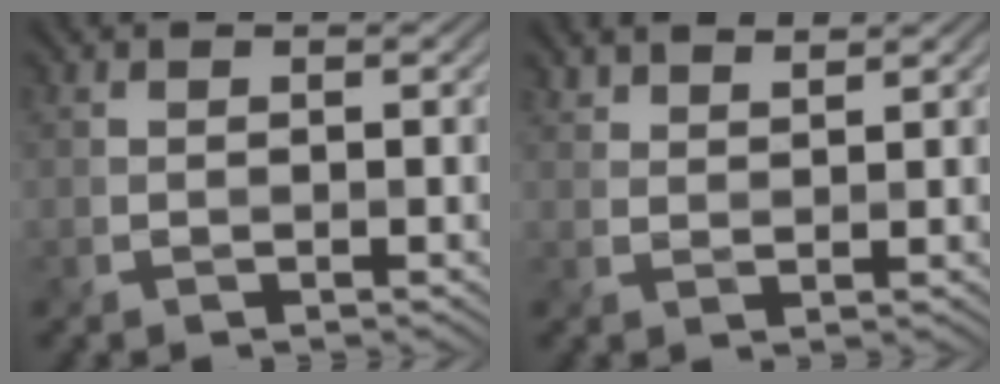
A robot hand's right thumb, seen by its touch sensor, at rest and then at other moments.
{"total": 2.6, "force": [2.4, 0.6, 0.9], "torque": [-0.019, -0.001, 0.049]}